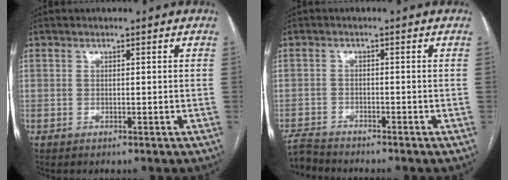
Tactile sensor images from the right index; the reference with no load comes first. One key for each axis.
{"total": 3.4, "fx": -3.4, "fy": -0.2, "fz": -0.2, "tx": 0.008, "ty": -0.018, "tz": -0.064}